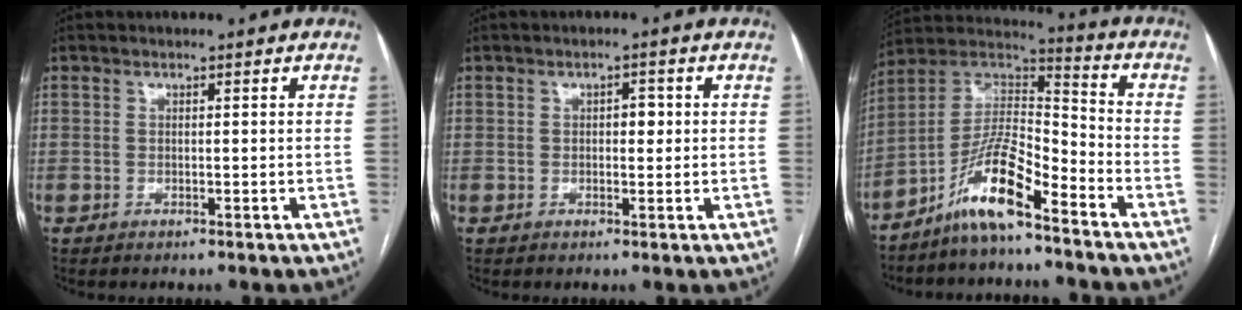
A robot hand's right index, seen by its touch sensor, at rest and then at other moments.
{"total": 2.1, "force": [0.2, 1.1, 1.7], "torque": [-0.024, 0.009, 0.003]}
{"total": 11.9, "force": [-7.8, 2.1, 8.7], "torque": [-0.172, 0.018, -0.147]}